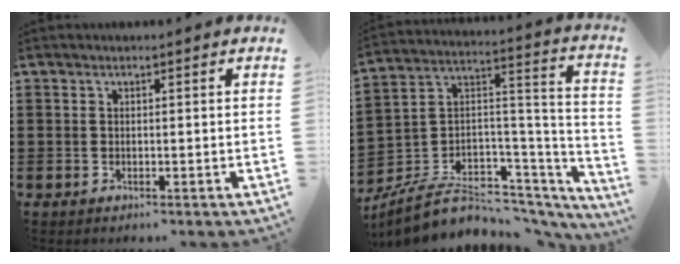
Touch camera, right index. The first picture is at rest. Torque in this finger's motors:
{"motor_torque": [-1.05, -1.08, -1.05, -0.11]}